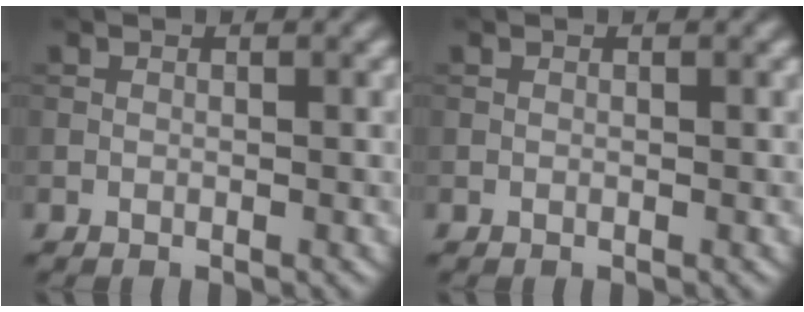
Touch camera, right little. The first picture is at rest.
{"total": 0.0}